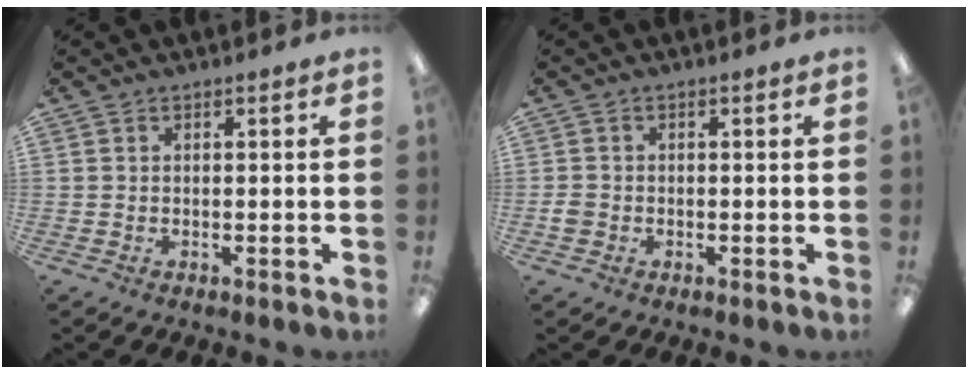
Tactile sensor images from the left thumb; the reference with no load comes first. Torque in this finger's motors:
{"motor_torque": [-0.26, 0.27, 0.22, -0.11, 0.00]}